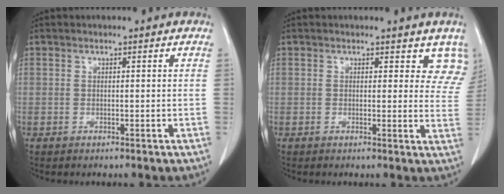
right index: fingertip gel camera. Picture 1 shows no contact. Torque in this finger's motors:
{"motor_torque": [-0.09, 0.20, 0.04, -0.01]}